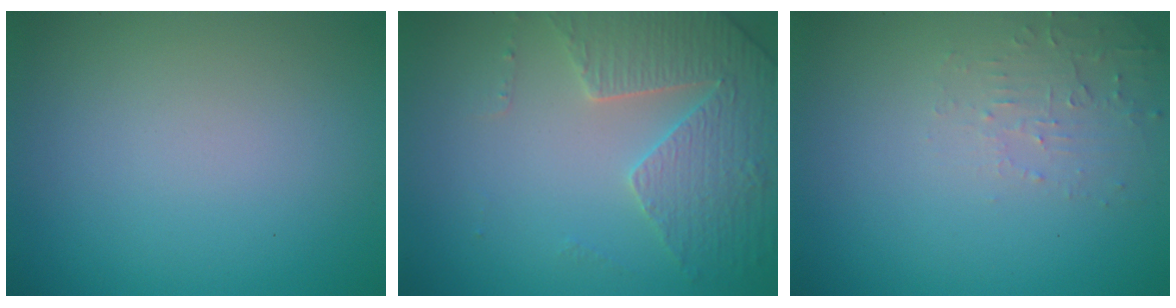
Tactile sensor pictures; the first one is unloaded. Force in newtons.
{"total": 4.5, "press": 3.8, "slide": 2.4}
{"total": 1.9, "press": 1.9, "slide": 0.3}